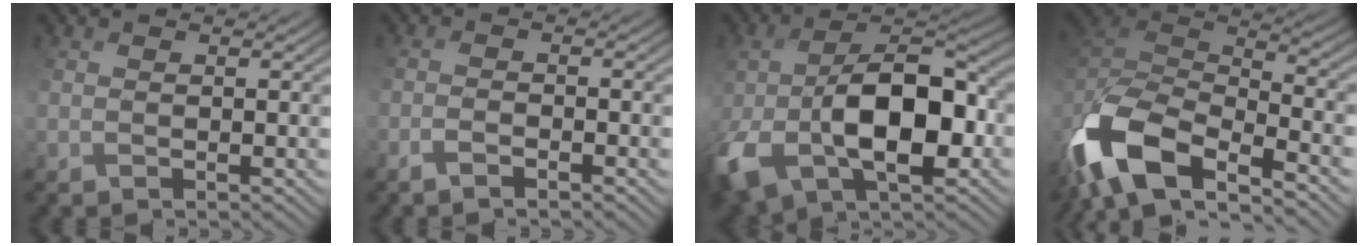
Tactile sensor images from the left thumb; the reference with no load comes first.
{"total": 1.7, "force": [-1.4, 0.0, 0.9], "torque": [-0.016, 0.001, -0.027]}
{"total": 13.6, "force": [-3.0, 8.0, 10.5], "torque": [-0.192, -0.022, -0.045]}
{"total": 13.9, "force": [-7.2, 5.9, 10.3], "torque": [-0.263, -0.006, -0.125]}